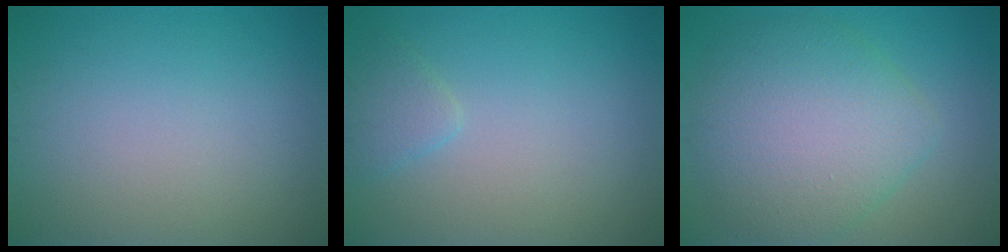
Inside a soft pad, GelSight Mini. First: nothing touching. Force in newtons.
{"total": 1.5, "press": 1.5, "slide": 0.2}
{"total": 7.6, "press": 7.6, "slide": 0.2}